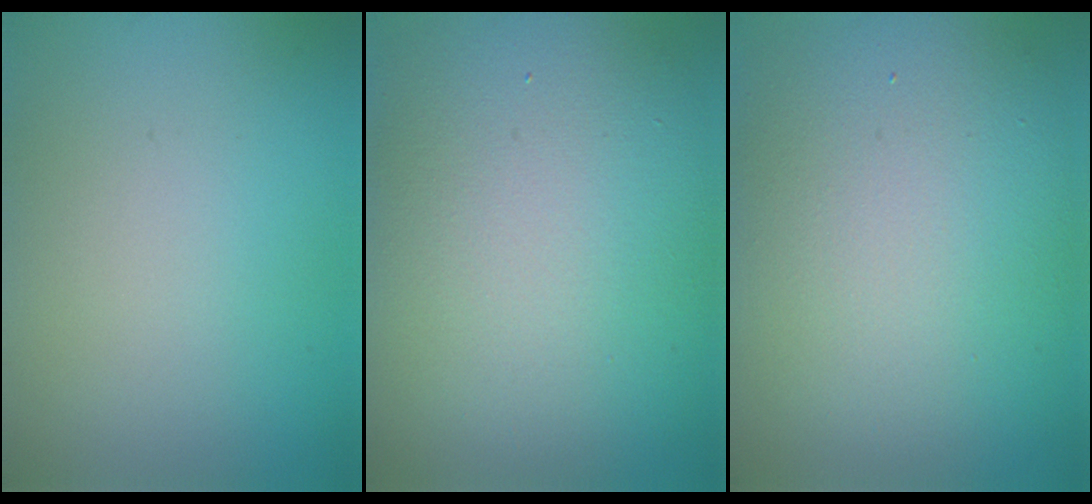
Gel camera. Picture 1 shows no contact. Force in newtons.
{"total": 14.9, "press": 14.9, "slide": 0.6}
{"total": 12.6, "press": 12.5, "slide": 0.5}